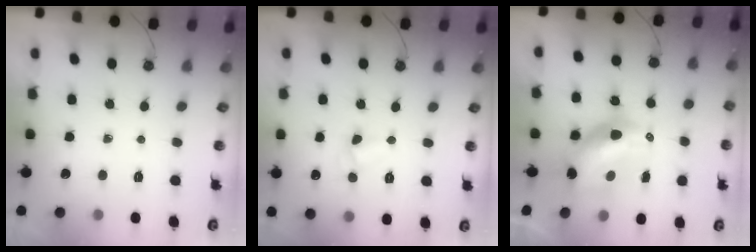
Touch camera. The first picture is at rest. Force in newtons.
{"total": 4.7, "press": 4.6, "slide": 0.5}
{"total": 11.3, "press": 11.3, "slide": 0.9}